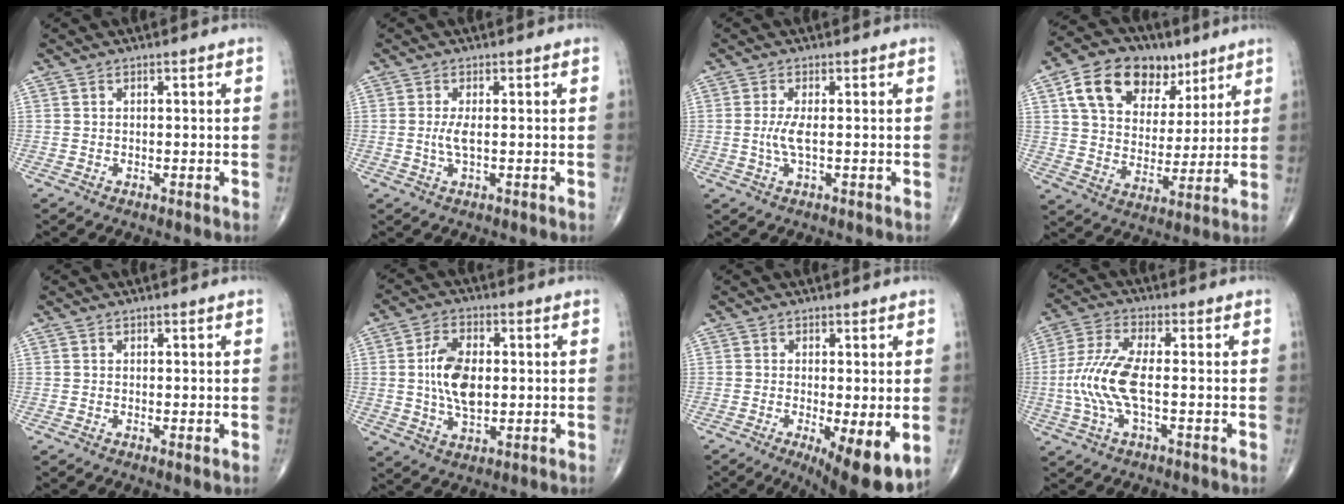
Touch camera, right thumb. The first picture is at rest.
{"total": 2.5, "force": [0.0, 0.5, 2.4], "torque": [-0.061, -0.005, -0.001]}
{"total": 3.1, "force": [-0.1, 0.5, 3.0], "torque": [-0.081, -0.005, -0.004]}
{"total": 17.5, "force": [8.7, 11.8, 9.7], "torque": [-0.130, -0.014, 0.150]}
{"total": 0.5, "force": [0.1, 0.1, 0.5], "torque": [-0.012, -0.004, -0.001]}
{"total": 10.1, "force": [0.6, 5.6, 8.4], "torque": [-0.152, 0.000, 0.014]}
{"total": 10.6, "force": [-3.1, 3.0, 9.6], "torque": [-0.141, -0.024, -0.040]}
{"total": 10.0, "force": [-1.3, 3.1, 9.4], "torque": [-0.229, 0.016, -0.028]}